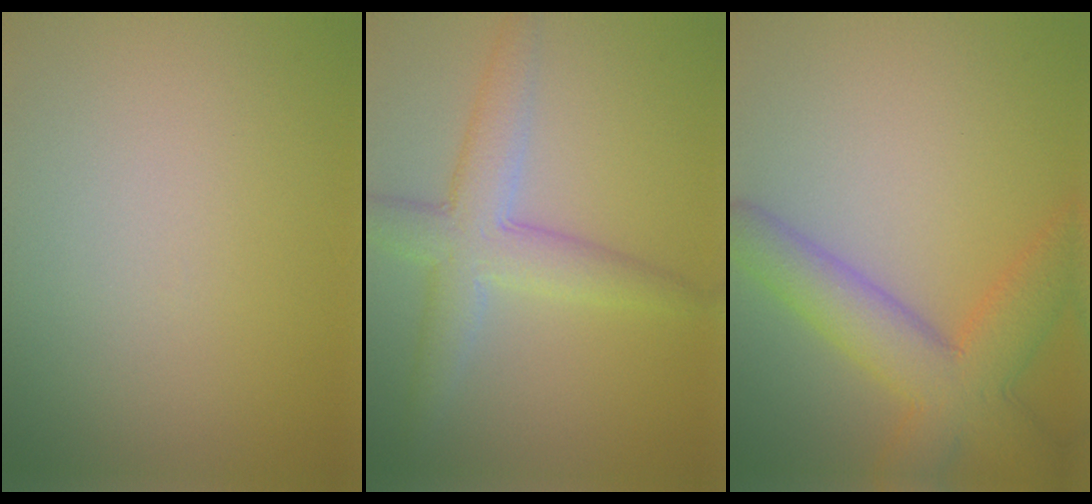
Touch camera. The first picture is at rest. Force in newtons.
{"total": 4.8, "press": 4.8, "slide": 0.1}
{"total": 6.8, "press": 6.8, "slide": 0.3}